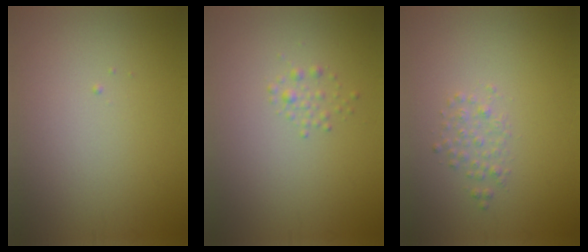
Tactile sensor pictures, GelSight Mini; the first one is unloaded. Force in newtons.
{"total": 1.0, "press": 1.0, "slide": 0.0}
{"total": 1.4, "press": 1.4, "slide": 0.0}